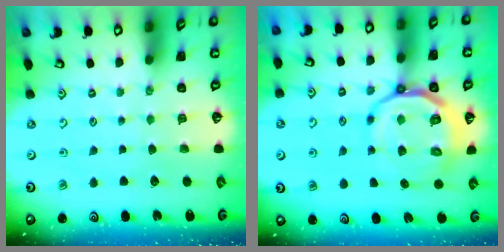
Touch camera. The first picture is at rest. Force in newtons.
{"total": 14.3, "press": 13.9, "slide": 3.0}